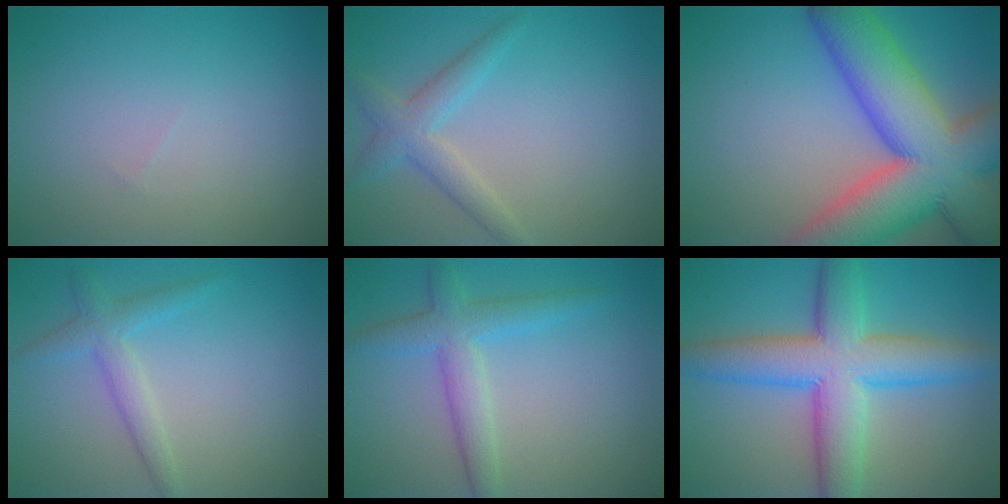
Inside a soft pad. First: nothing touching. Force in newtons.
{"total": 2.8, "press": 2.8, "slide": 0.1}
{"total": 15.6, "press": 15.6, "slide": 0.9}
{"total": 2.4, "press": 2.4, "slide": 0.1}
{"total": 3.6, "press": 3.6, "slide": 0.1}
{"total": 8.9, "press": 8.9, "slide": 0.2}